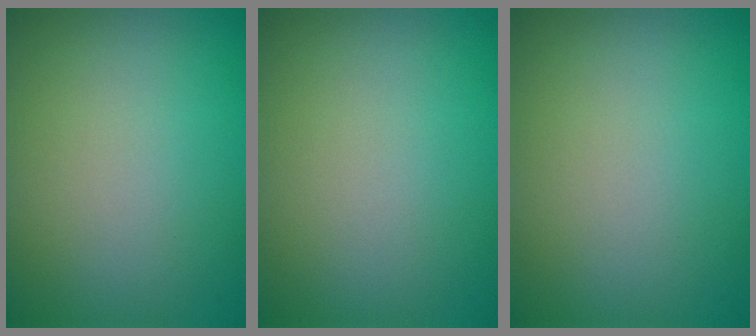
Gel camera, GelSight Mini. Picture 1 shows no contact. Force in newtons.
{"total": 0.0}
{"total": 0.0}